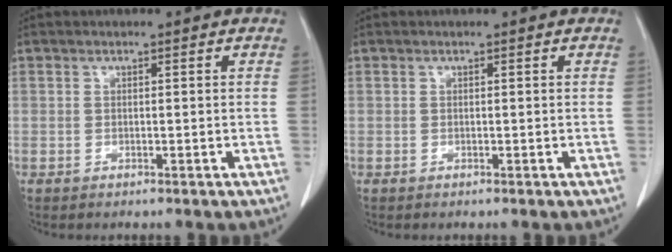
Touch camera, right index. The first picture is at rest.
{"total": 0.0}